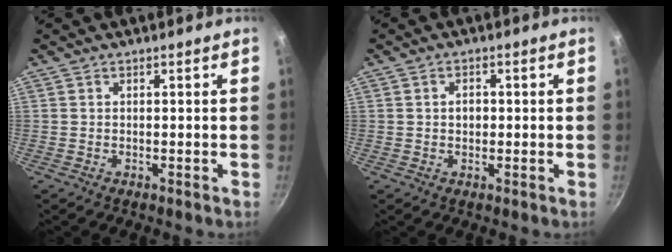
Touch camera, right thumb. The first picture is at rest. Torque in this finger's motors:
{"motor_torque": [-0.44, 0.31, -0.23, 0.04, 0.07]}